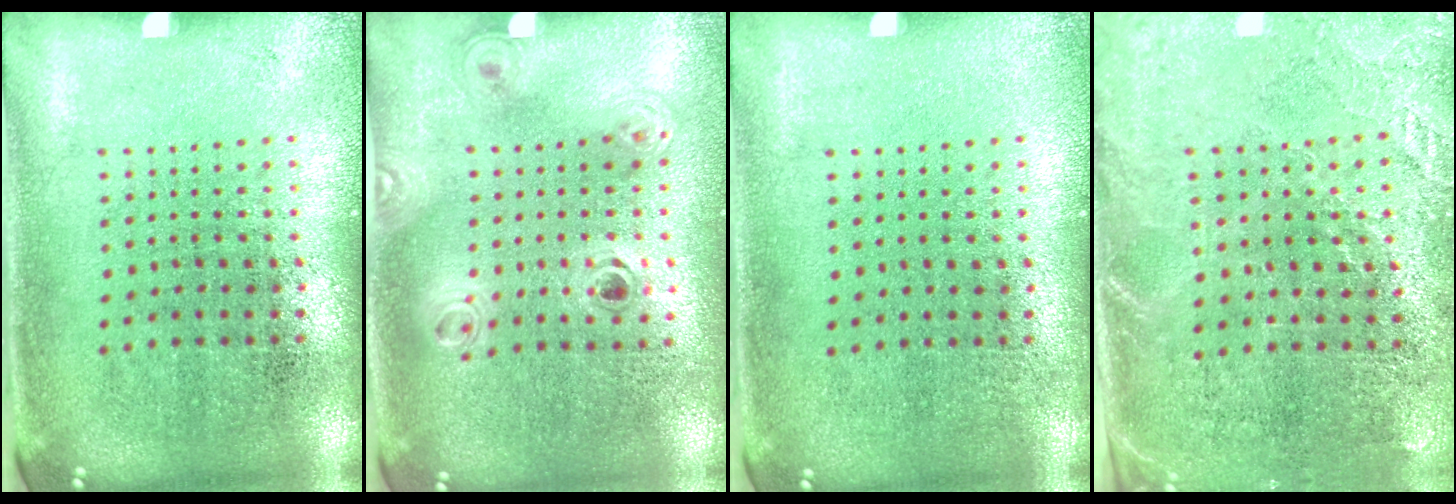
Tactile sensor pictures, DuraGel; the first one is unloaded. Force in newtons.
{"total": 1.2, "press": 1.0, "slide": 0.7}
{"total": 0.0}
{"total": 3.0, "press": 2.7, "slide": 1.2}